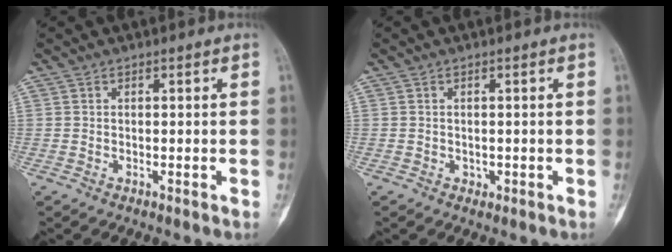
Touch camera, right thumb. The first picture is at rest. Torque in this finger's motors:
{"motor_torque": [0.15, -0.11, 0.18, 0.09, -0.06]}